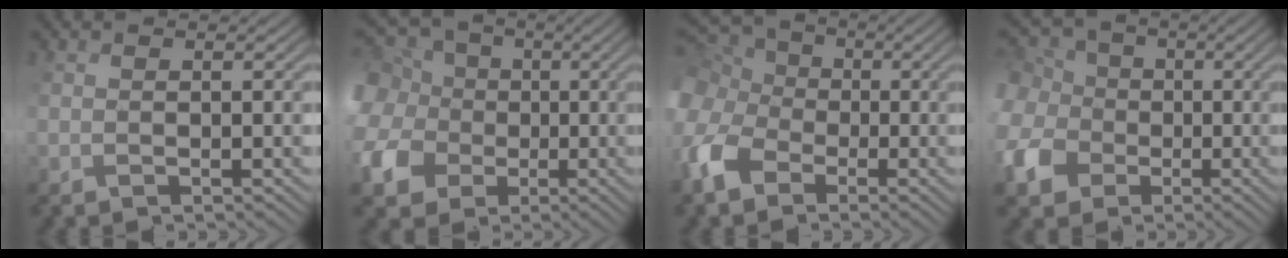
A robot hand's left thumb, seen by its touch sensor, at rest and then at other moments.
{"total": 12.5, "force": [2.3, 10.9, 5.8], "torque": [-0.203, 0.021, 0.030]}
{"total": 12.1, "force": [-2.6, 9.4, 7.2], "torque": [-0.225, -0.031, -0.041]}
{"total": 10.3, "force": [0.1, 9.1, 4.7], "torque": [-0.168, 0.001, -0.003]}